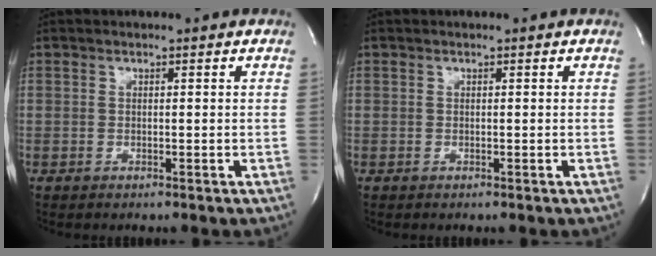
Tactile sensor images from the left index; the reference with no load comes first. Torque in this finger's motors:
{"motor_torque": [-0.12, 0.06, 0.00, -0.01]}